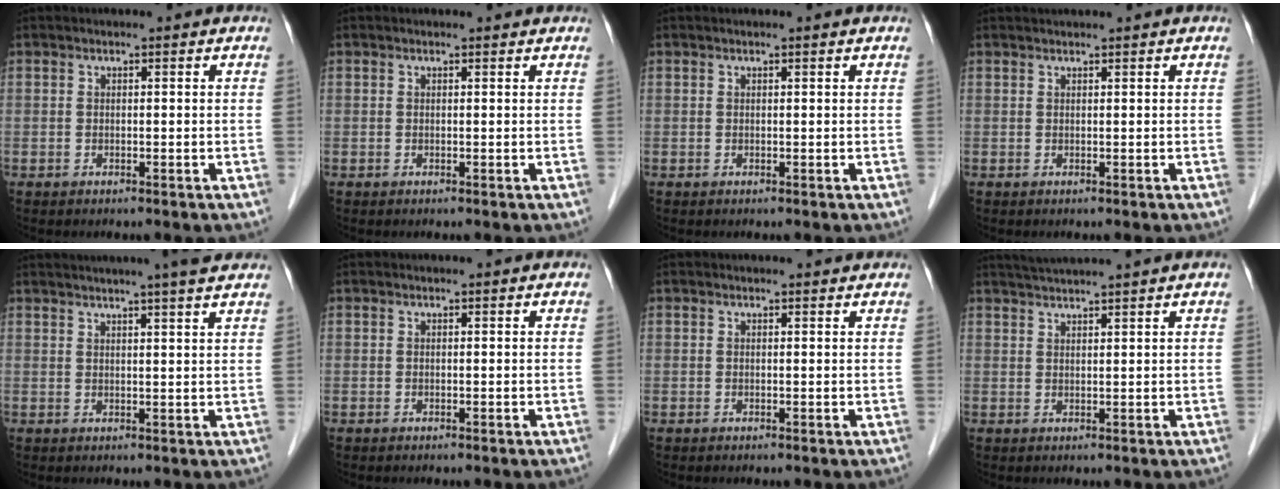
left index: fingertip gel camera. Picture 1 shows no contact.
{"total": 0.7, "force": [0.7, 0.1, 0.0], "torque": [-0.007, -0.001, 0.004]}
{"total": 0.0}
{"total": 1.0, "force": [0.9, -0.3, 0.4], "torque": [-0.008, 0.012, 0.025]}
{"total": 9.1, "force": [7.8, -0.6, 4.8], "torque": [-0.073, 0.020, 0.087]}
{"total": 0.0}
{"total": 0.9, "force": [0.9, 0.1, 0.0], "torque": [-0.009, -0.002, 0.007]}
{"total": 4.3, "force": [3.7, -1.4, 1.6], "torque": [-0.023, 0.018, 0.069]}